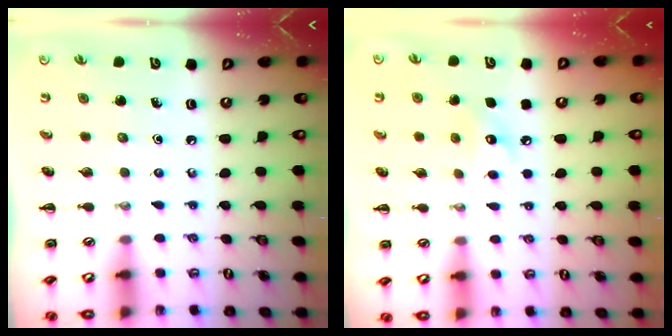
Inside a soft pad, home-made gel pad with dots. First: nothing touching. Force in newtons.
{"total": 7.4, "press": 7.2, "slide": 1.3}